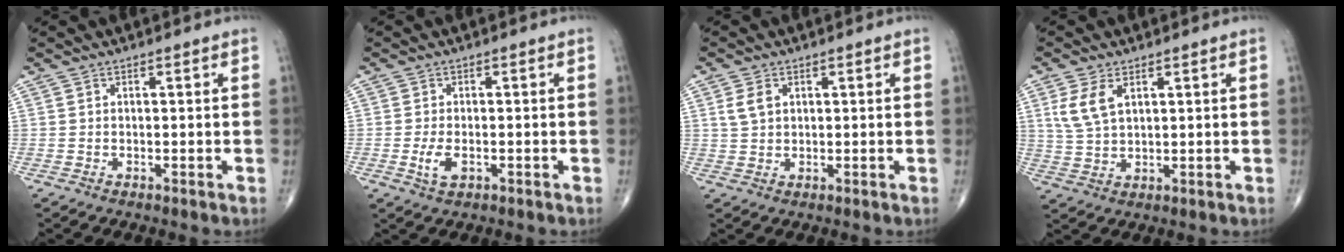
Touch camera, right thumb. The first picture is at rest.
{"total": 3.3, "force": [-0.9, 1.8, 2.7], "torque": [-0.053, -0.001, -0.013]}
{"total": 3.4, "force": [1.2, 2.4, 2.1], "torque": [-0.036, 0.001, 0.028]}
{"total": 6.2, "force": [2.4, 3.3, 4.6], "torque": [-0.099, -0.003, 0.057]}